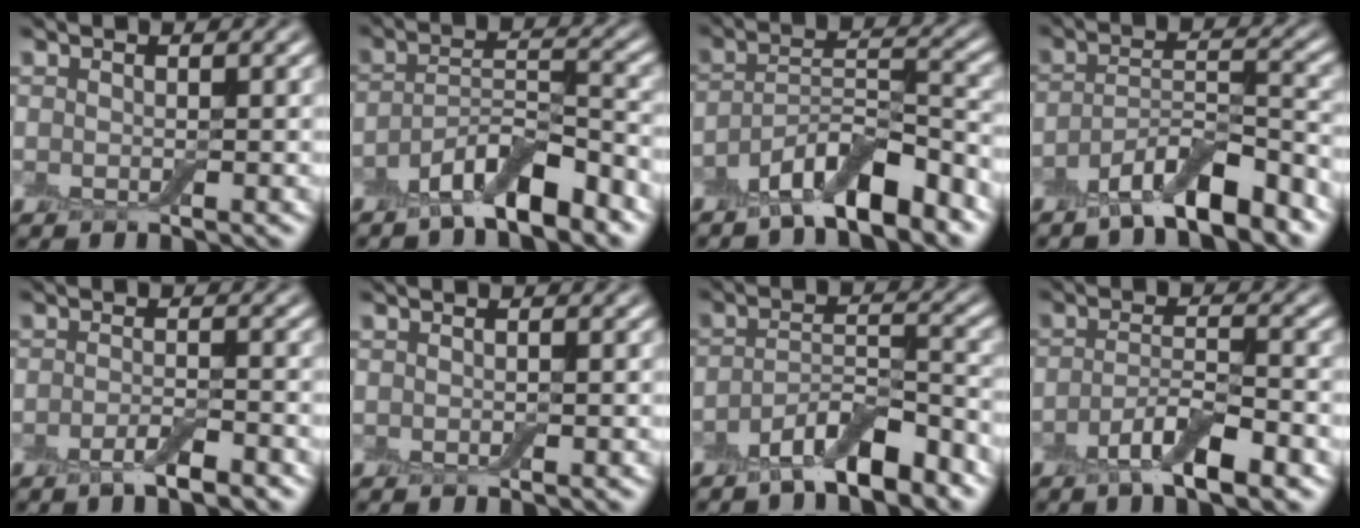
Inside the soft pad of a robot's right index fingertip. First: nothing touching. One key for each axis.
{"total": 5.9, "fx": -4.0, "fy": 1.7, "fz": 4.0, "tx": -0.069, "ty": 0.000, "tz": -0.073}
{"total": 6.7, "fx": -4.5, "fy": 2.0, "fz": 4.5, "tx": -0.076, "ty": 0.005, "tz": -0.081}
{"total": 6.1, "fx": -4.3, "fy": 1.6, "fz": 4.0, "tx": -0.067, "ty": 0.000, "tz": -0.077}
{"total": 2.5, "fx": -1.5, "fy": 0.5, "fz": 1.9, "tx": -0.034, "ty": 0.000, "tz": -0.029}
{"total": 0.0}
{"total": 5.4, "fx": -3.7, "fy": 1.5, "fz": 3.5, "tx": -0.059, "ty": 0.000, "tz": -0.068}
{"total": 4.6, "fx": -2.6, "fy": 1.1, "fz": 3.6, "tx": -0.066, "ty": 0.000, "tz": -0.051}